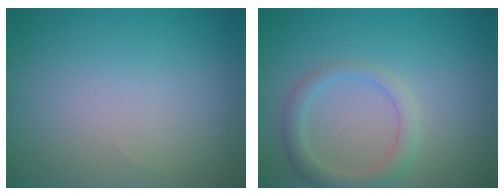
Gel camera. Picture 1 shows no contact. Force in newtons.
{"total": 2.6, "press": 2.6, "slide": 0.3}